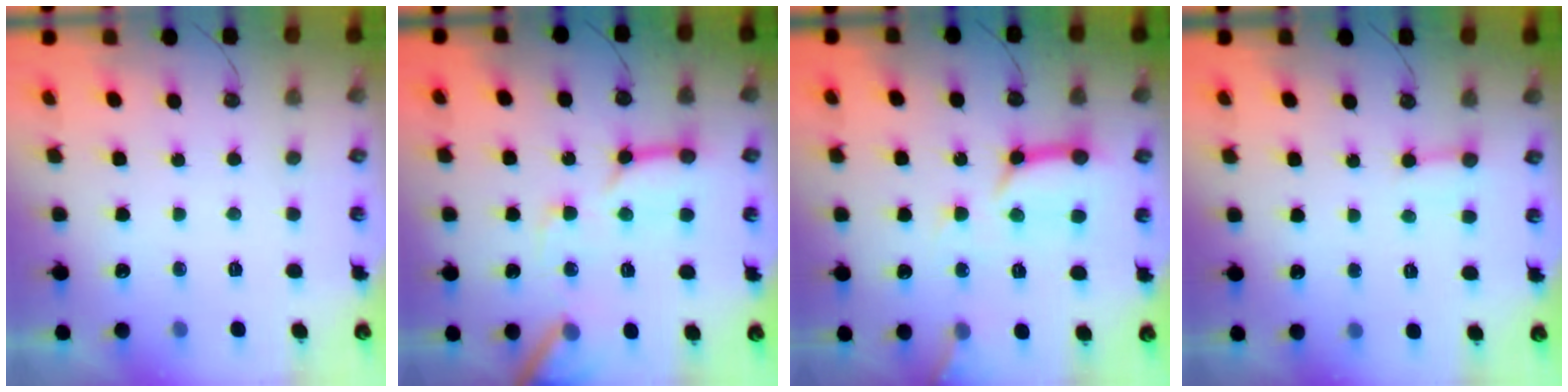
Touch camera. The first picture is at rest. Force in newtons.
{"total": 15.8, "press": 15.7, "slide": 1.8}
{"total": 12.8, "press": 12.7, "slide": 1.2}
{"total": 2.8, "press": 2.8, "slide": 0.5}